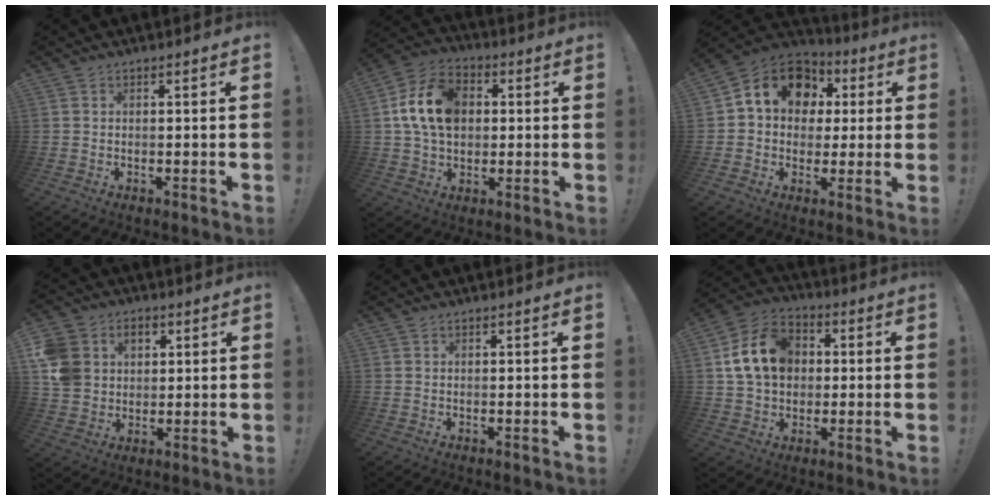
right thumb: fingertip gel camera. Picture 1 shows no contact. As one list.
[{"total": 15.9, "force": [2.9, 11.5, 10.5], "torque": [-0.181, 0.003, 0.057]}, {"total": 13.5, "force": [4.7, 10.7, 6.8], "torque": [-0.098, -0.013, 0.089]}, {"total": 11.4, "force": [2.9, 10.2, 4.2], "torque": [-0.076, -0.006, 0.062]}, {"total": 0.7, "force": [0.5, 0.4, 0.1], "torque": [0.001, -0.001, 0.010]}, {"total": 16.4, "force": [3.2, 12.7, 9.9], "torque": [-0.166, 0.010, 0.070]}]